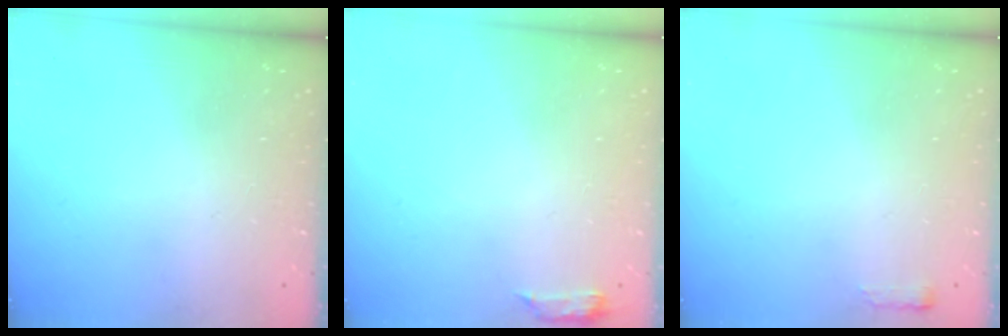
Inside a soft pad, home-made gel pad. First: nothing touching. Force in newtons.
{"total": 5.1, "press": 5.0, "slide": 0.9}
{"total": 2.4, "press": 2.4, "slide": 0.4}